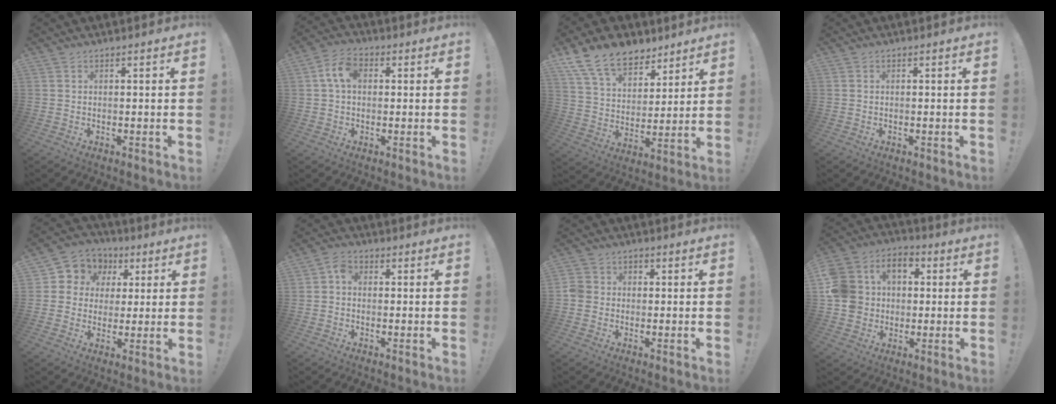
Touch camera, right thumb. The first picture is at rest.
{"total": 7.8, "force": [1.4, 5.1, 5.7], "torque": [-0.111, 0.016, 0.030]}
{"total": 15.4, "force": [10.7, 9.1, 6.4], "torque": [-0.122, -0.065, 0.204]}
{"total": 0.0}
{"total": 8.0, "force": [1.6, 7.6, 2.0], "torque": [-0.029, -0.008, 0.036]}
{"total": 3.4, "force": [-0.6, 2.3, 2.4], "torque": [-0.044, 0.014, -0.008]}
{"total": 4.2, "force": [-1.0, 3.8, 1.6], "torque": [-0.034, 0.015, -0.019]}
{"total": 12.1, "force": [0.3, 11.3, 4.5], "torque": [-0.097, 0.013, 0.014]}